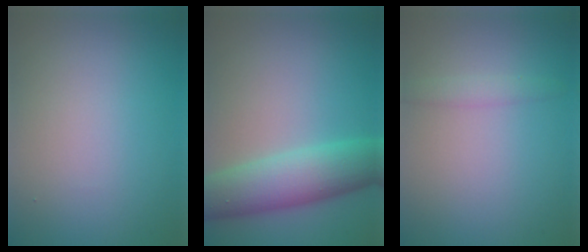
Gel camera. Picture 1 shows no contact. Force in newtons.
{"total": 7.0, "press": 7.0, "slide": 0.1}
{"total": 1.3, "press": 1.3, "slide": 0.1}